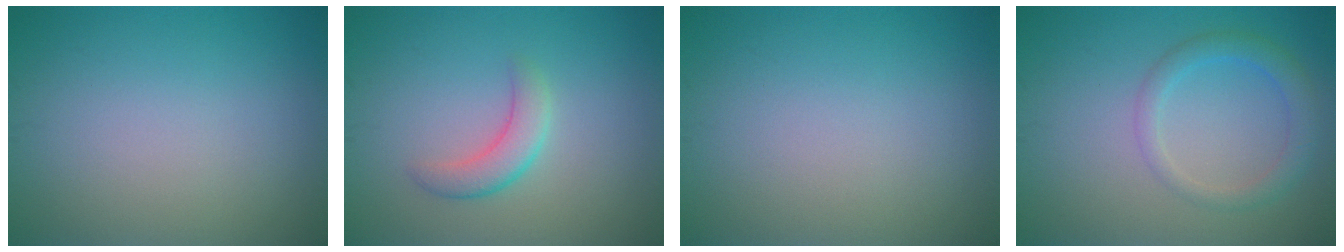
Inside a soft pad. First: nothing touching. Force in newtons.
{"total": 2.6, "press": 2.6, "slide": 0.1}
{"total": 0.0}
{"total": 2.7, "press": 2.7, "slide": 0.1}